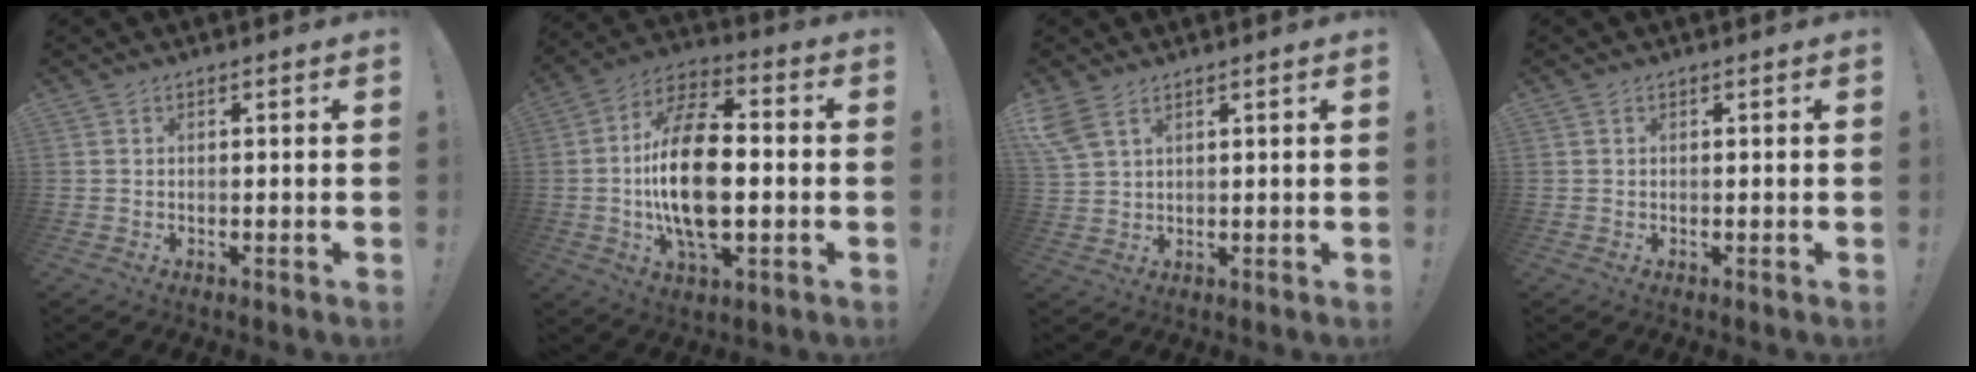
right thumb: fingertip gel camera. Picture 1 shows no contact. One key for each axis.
{"total": 20.1, "fx": -1.1, "fy": 10.4, "fz": 17.2, "tx": -0.310, "ty": -0.002, "tz": -0.022}
{"total": 5.8, "fx": 3.4, "fy": 3.0, "fz": 3.6, "tx": -0.075, "ty": -0.011, "tz": 0.069}
{"total": 0.0}